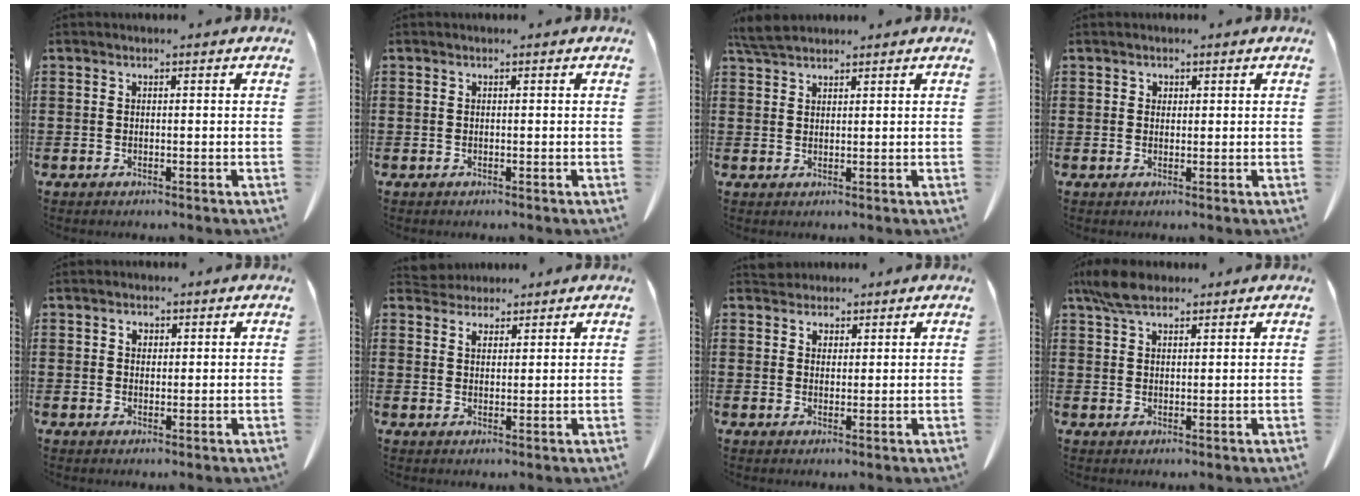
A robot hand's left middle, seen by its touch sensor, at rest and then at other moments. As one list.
[{"total": 0.0}, {"total": 3.6, "force": [3.2, 0.8, 1.5], "torque": [-0.040, -0.002, 0.062]}, {"total": 0.9, "force": [0.7, 0.6, 0.1], "torque": [-0.005, -0.001, 0.015]}, {"total": 1.5, "force": [0.9, 1.0, 0.6], "torque": [-0.007, -0.001, 0.017]}, {"total": 2.7, "force": [2.4, 1.3, 0.1], "torque": [-0.004, -0.003, 0.045]}, {"total": 2.6, "force": [2.2, 1.4, 0.1], "torque": [-0.002, 0.002, 0.043]}, {"total": 5.3, "force": [4.1, 2.0, 2.8], "torque": [-0.067, 0.000, 0.078]}]